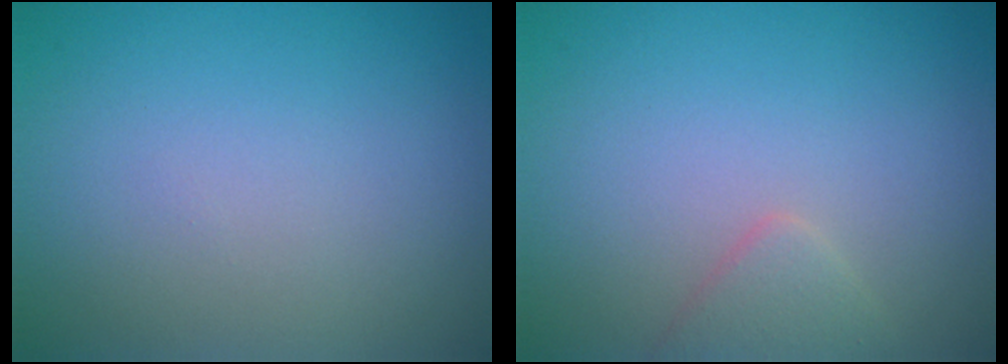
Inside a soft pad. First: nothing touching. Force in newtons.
{"total": 1.6, "press": 1.6, "slide": 0.1}